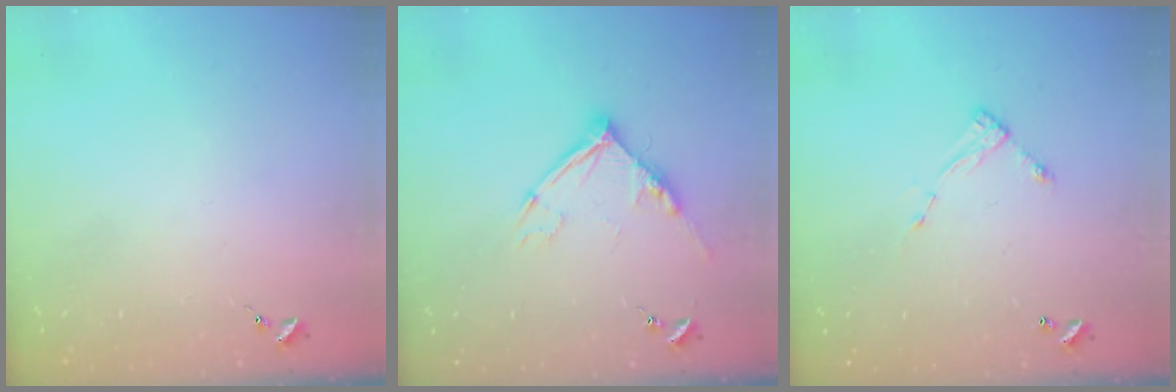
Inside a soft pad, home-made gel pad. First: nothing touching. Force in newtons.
{"total": 10.7, "press": 10.6, "slide": 1.1}
{"total": 6.6, "press": 6.6, "slide": 0.5}